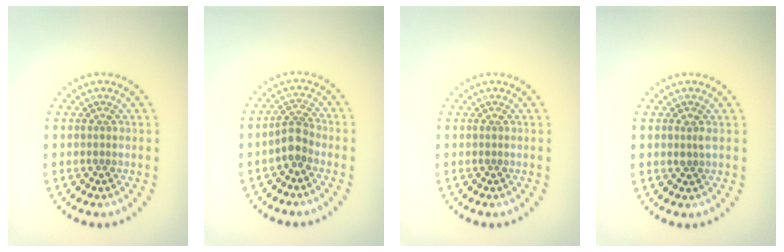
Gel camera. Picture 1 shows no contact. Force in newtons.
{"total": 2.1, "press": 1.6, "slide": 1.3}
{"total": 0.0}
{"total": 0.6, "press": 0.6, "slide": 0.2}